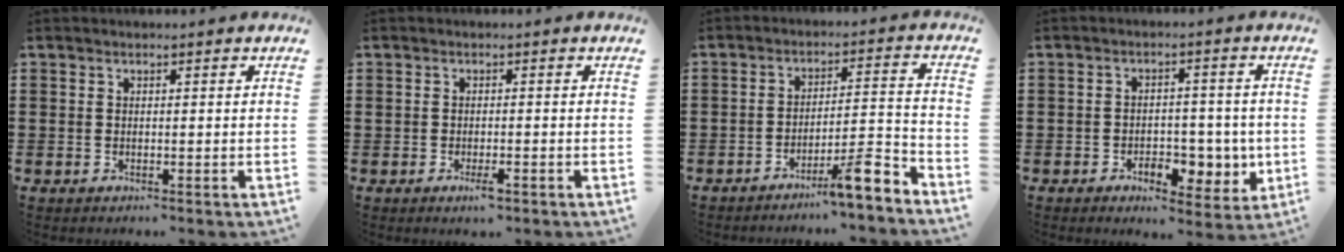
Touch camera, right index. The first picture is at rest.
{"total": 2.0, "force": [-1.0, 0.5, 1.6], "torque": [-0.028, -0.001, -0.019]}
{"total": 7.9, "force": [-5.8, 0.6, 5.3], "torque": [-0.080, 0.001, -0.104]}
{"total": 5.4, "force": [-1.8, 3.7, 3.5], "torque": [-0.046, 0.004, -0.033]}